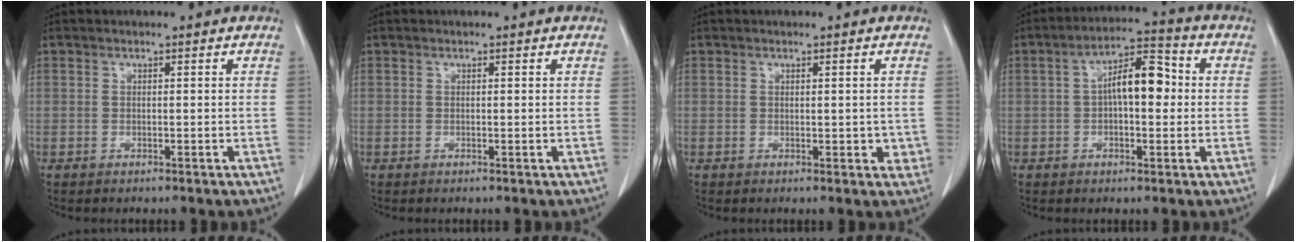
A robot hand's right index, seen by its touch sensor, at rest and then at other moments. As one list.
[{"total": 0.0}, {"total": 2.4, "force": [0.0, 1.2, 2.0], "torque": [-0.016, -0.003, 0.003]}, {"total": 8.6, "force": [0.5, 3.2, 8.0], "torque": [-0.141, 0.029, 0.003]}]